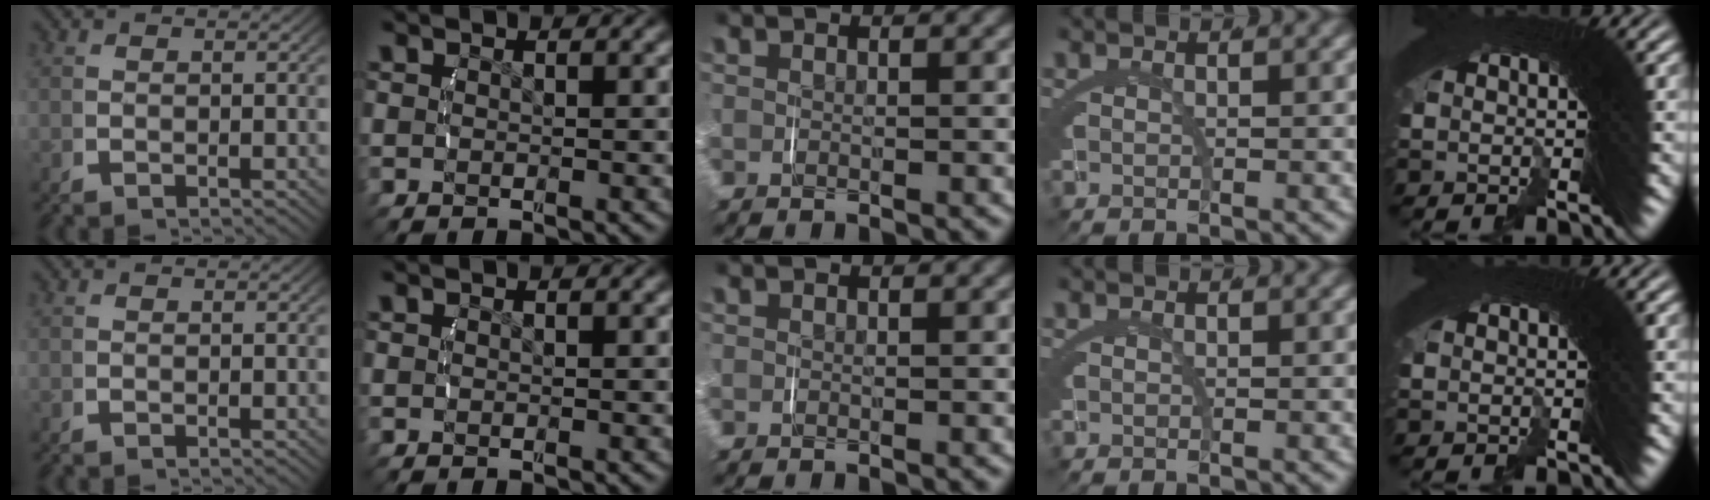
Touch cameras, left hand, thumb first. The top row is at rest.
{}